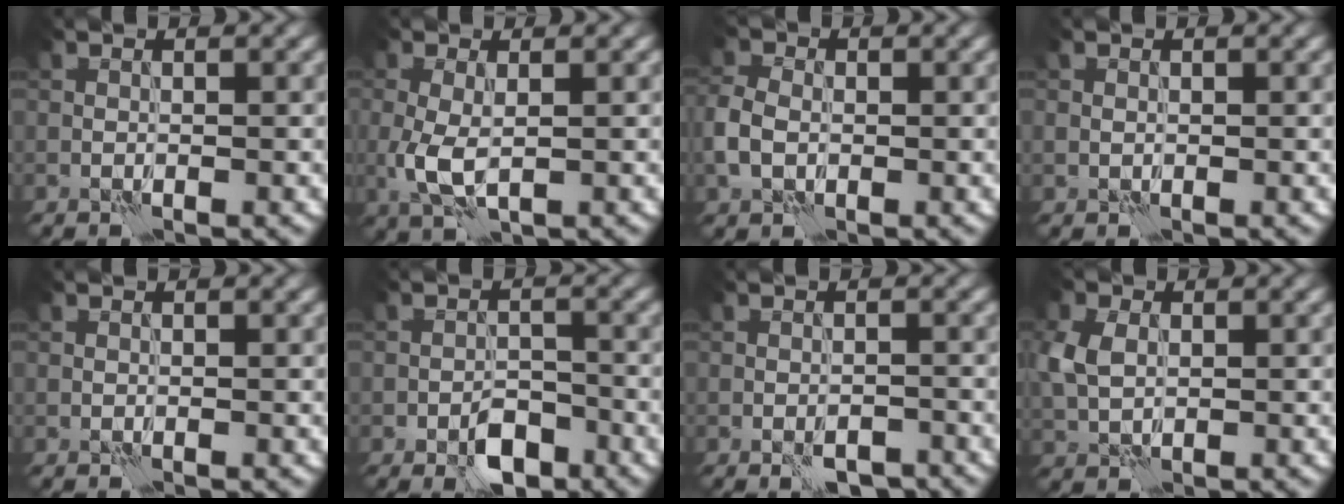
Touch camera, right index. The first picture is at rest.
{"total": 3.4, "force": [0.0, 1.8, 2.9], "torque": [-0.074, -0.008, 0.001]}
{"total": 3.3, "force": [-0.4, 2.6, 2.0], "torque": [-0.054, 0.002, -0.018]}
{"total": 0.7, "force": [0.2, 0.7, 0.1], "torque": [-0.002, -0.003, 0.004]}
{"total": 0.0}
{"total": 3.6, "force": [-2.3, 2.0, 2.0], "torque": [-0.025, -0.001, -0.038]}
{"total": 2.9, "force": [-2.2, 1.1, 1.6], "torque": [-0.029, 0.001, -0.030]}
{"total": 3.2, "force": [0.7, 2.4, 2.0], "torque": [-0.057, 0.005, 0.010]}